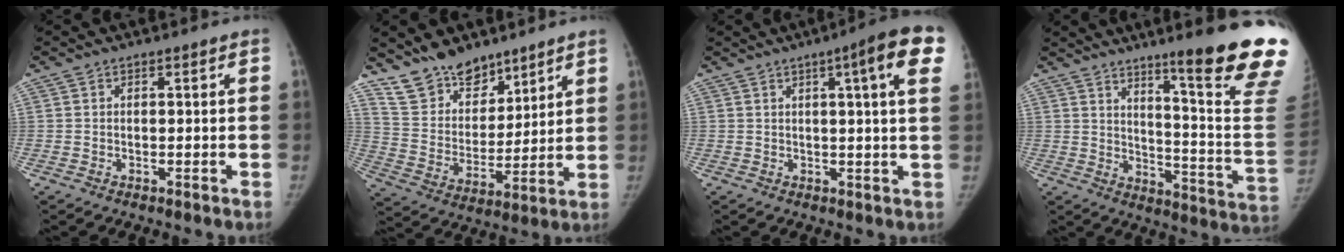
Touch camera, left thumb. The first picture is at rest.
{"total": 13.6, "force": [11.1, 6.9, 3.8], "torque": [-0.026, -0.069, 0.216]}
{"total": 11.1, "force": [4.7, 1.1, 10.0], "torque": [-0.121, -0.005, 0.046]}
{"total": 22.5, "force": [14.8, 0.7, 17.0], "torque": [-0.200, -0.116, 0.209]}